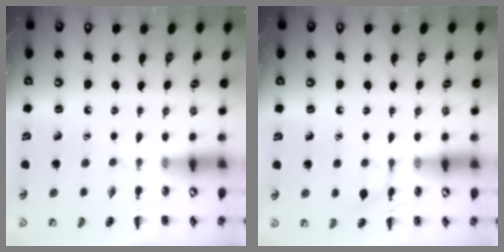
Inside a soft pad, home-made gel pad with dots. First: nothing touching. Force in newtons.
{"total": 6.5, "press": 6.4, "slide": 0.7}